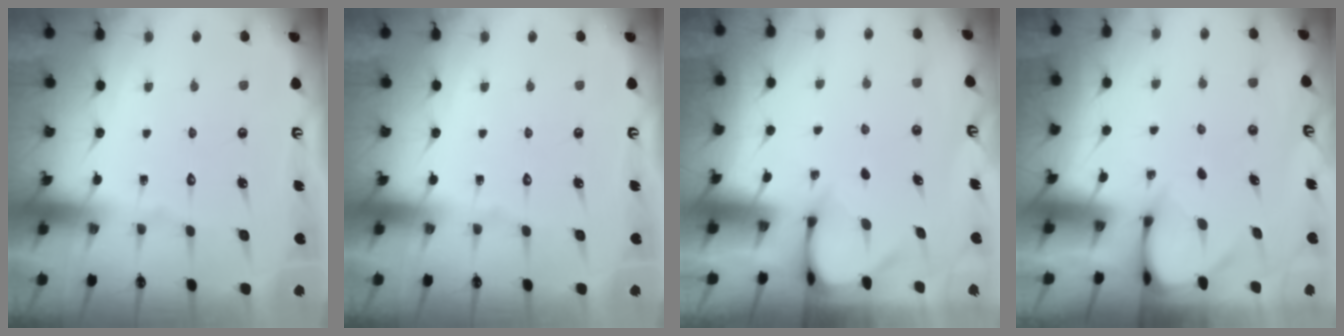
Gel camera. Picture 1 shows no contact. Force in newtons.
{"total": 0.0}
{"total": 3.4, "press": 3.3, "slide": 0.3}
{"total": 2.9, "press": 2.9, "slide": 0.3}